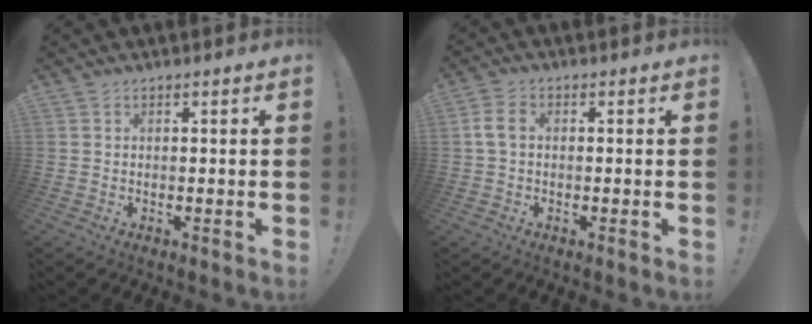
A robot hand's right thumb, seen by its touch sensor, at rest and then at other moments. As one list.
[{"total": 4.2, "force": [0.5, 2.7, 3.2], "torque": [-0.064, 0.010, 0.012]}]